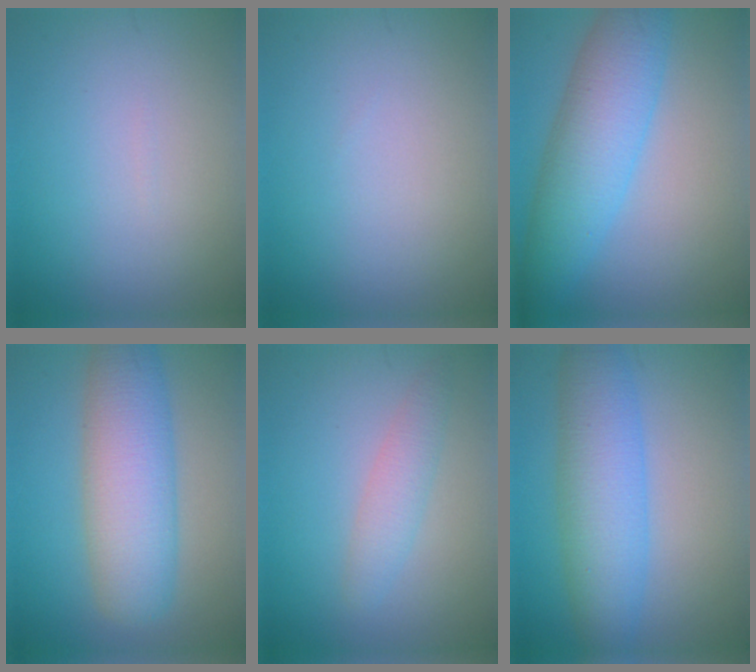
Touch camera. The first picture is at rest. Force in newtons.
{"total": 0.0}
{"total": 7.1, "press": 7.1, "slide": 0.3}
{"total": 7.6, "press": 7.6, "slide": 0.3}
{"total": 2.2, "press": 2.2, "slide": 0.1}
{"total": 6.7, "press": 6.7, "slide": 0.1}